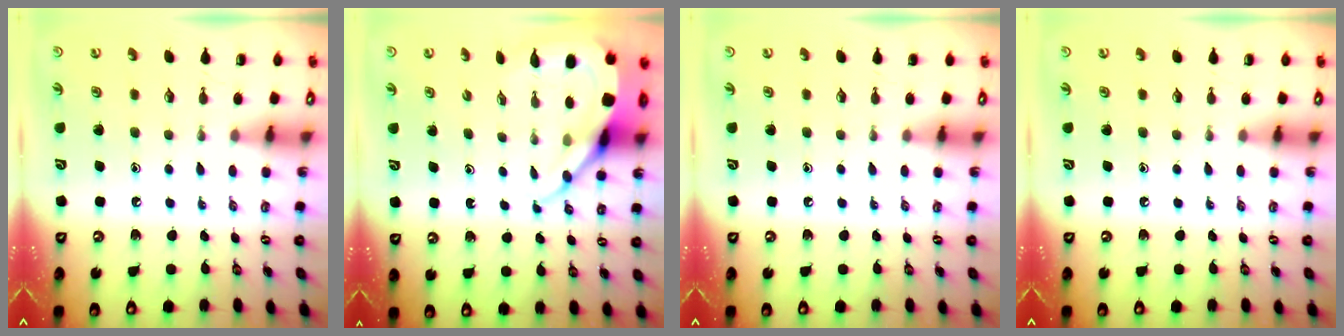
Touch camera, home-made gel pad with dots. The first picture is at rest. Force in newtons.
{"total": 9.1, "press": 9.0, "slide": 1.1}
{"total": 0.0}
{"total": 0.0}